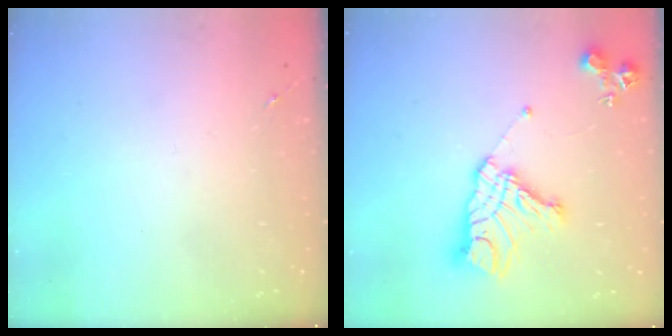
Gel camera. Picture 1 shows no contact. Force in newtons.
{"total": 16.0, "press": 15.9, "slide": 1.4}